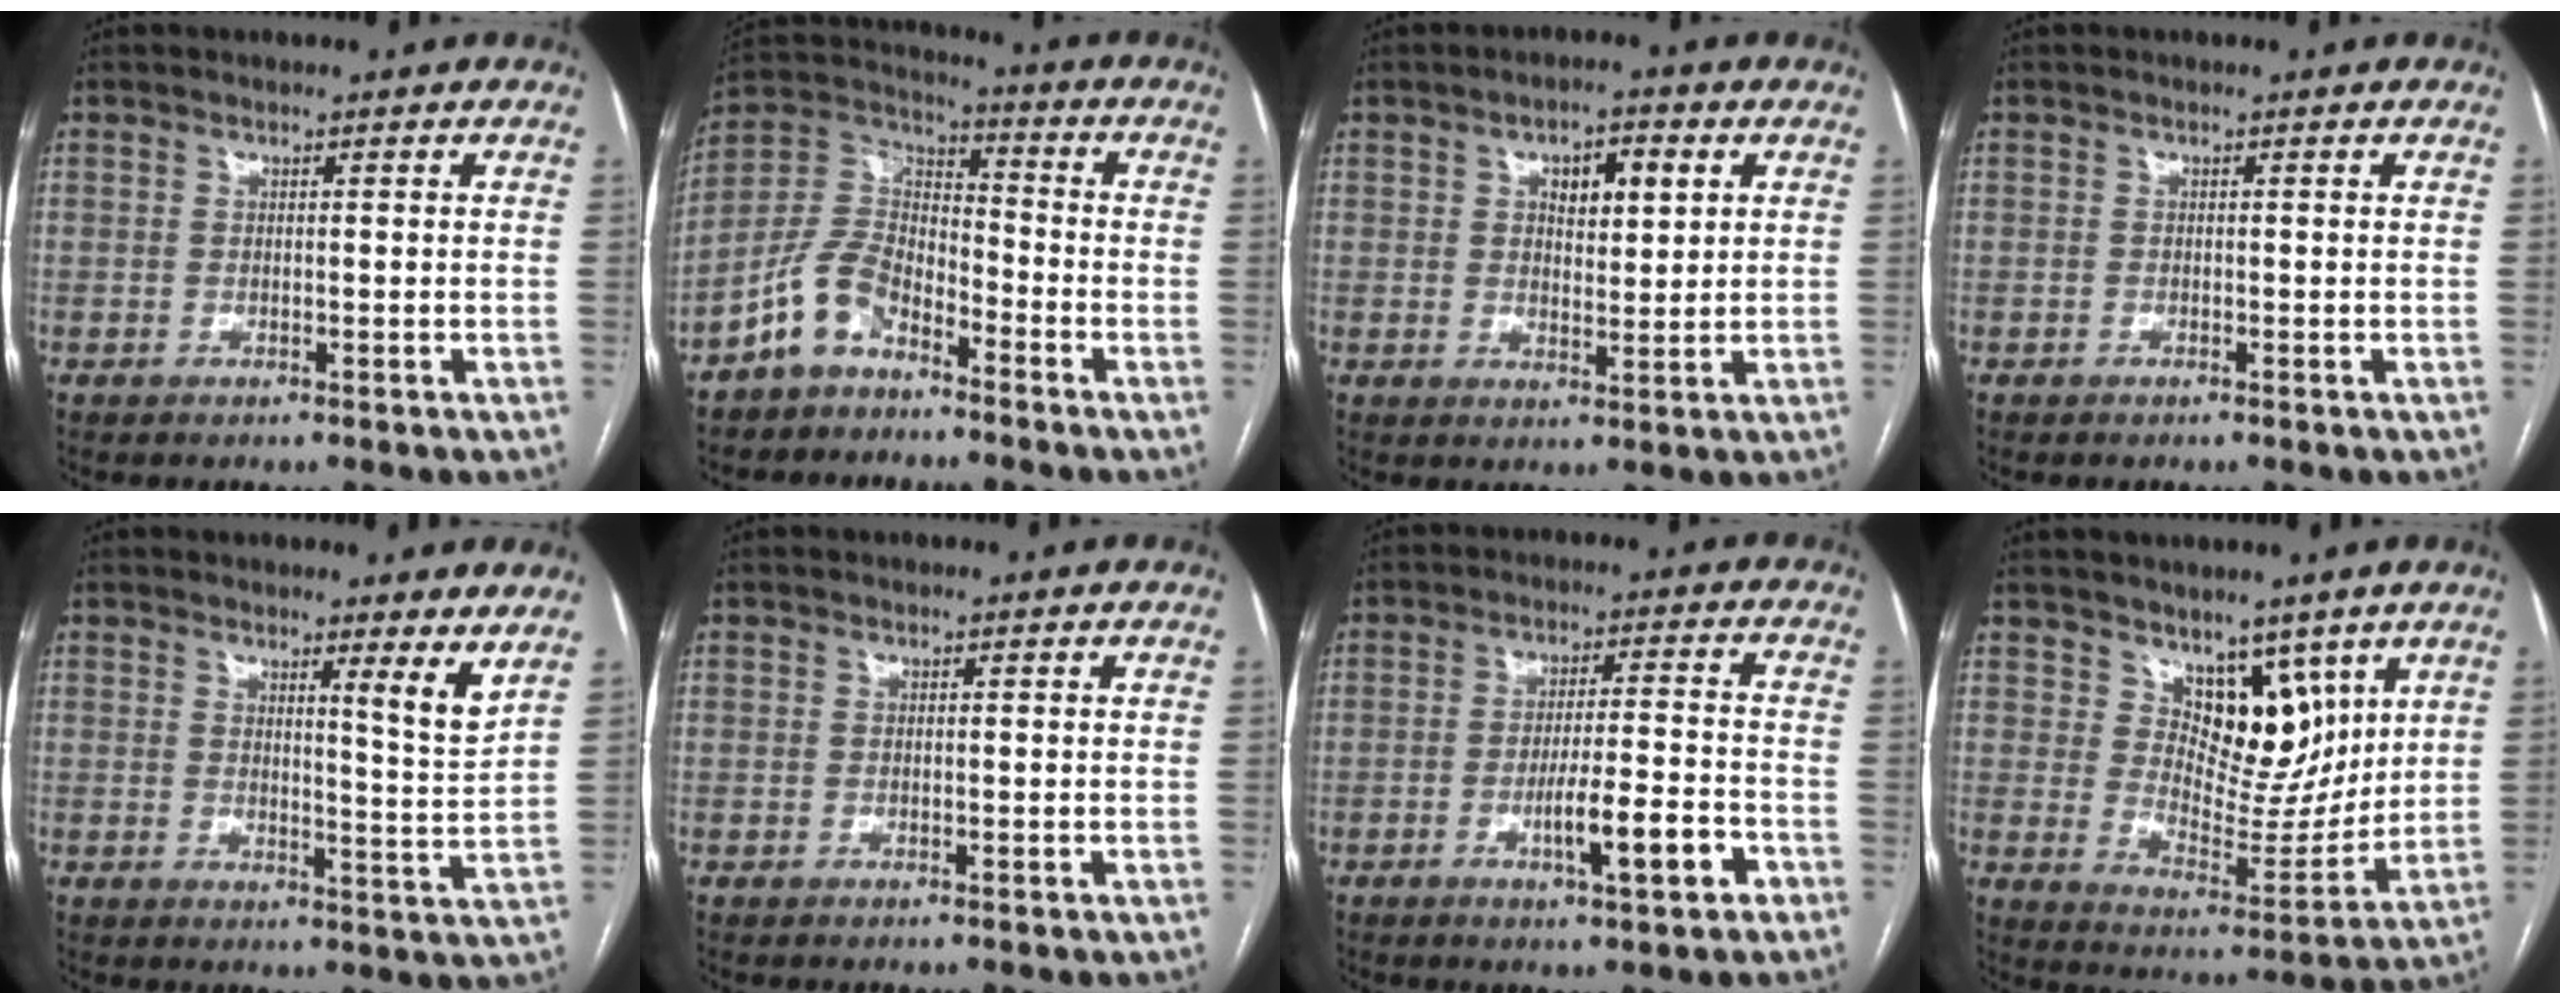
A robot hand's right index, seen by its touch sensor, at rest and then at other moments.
{"total": 9.0, "force": [-6.1, 4.7, 4.7], "torque": [-0.105, 0.026, -0.127]}
{"total": 5.4, "force": [2.0, 2.4, 4.5], "torque": [-0.069, 0.011, 0.033]}
{"total": 0.0}
{"total": 4.4, "force": [3.1, -0.8, 3.0], "torque": [-0.041, -0.032, 0.037]}
{"total": 0.0}
{"total": 8.1, "force": [-3.6, 0.8, 7.2], "torque": [-0.117, 0.001, -0.052]}
{"total": 9.3, "force": [5.8, 5.4, 5.0], "torque": [-0.068, -0.006, 0.107]}